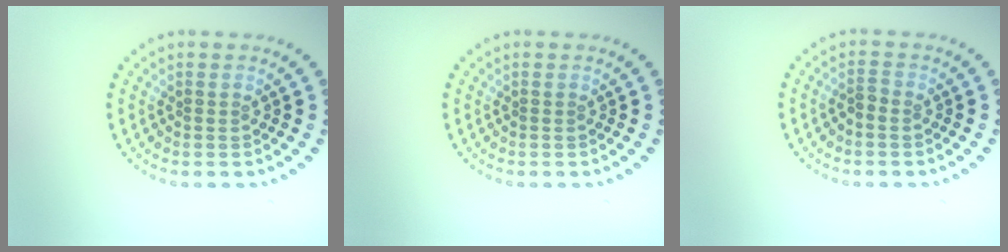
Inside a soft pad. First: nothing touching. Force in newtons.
{"total": 0.0}
{"total": 0.9, "press": 0.7, "slide": 0.5}